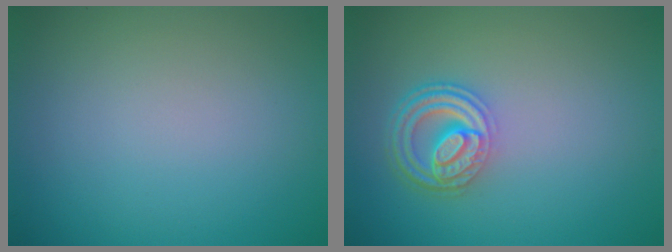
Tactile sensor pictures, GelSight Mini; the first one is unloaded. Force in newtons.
{"total": 4.5, "press": 3.4, "slide": 3.0}